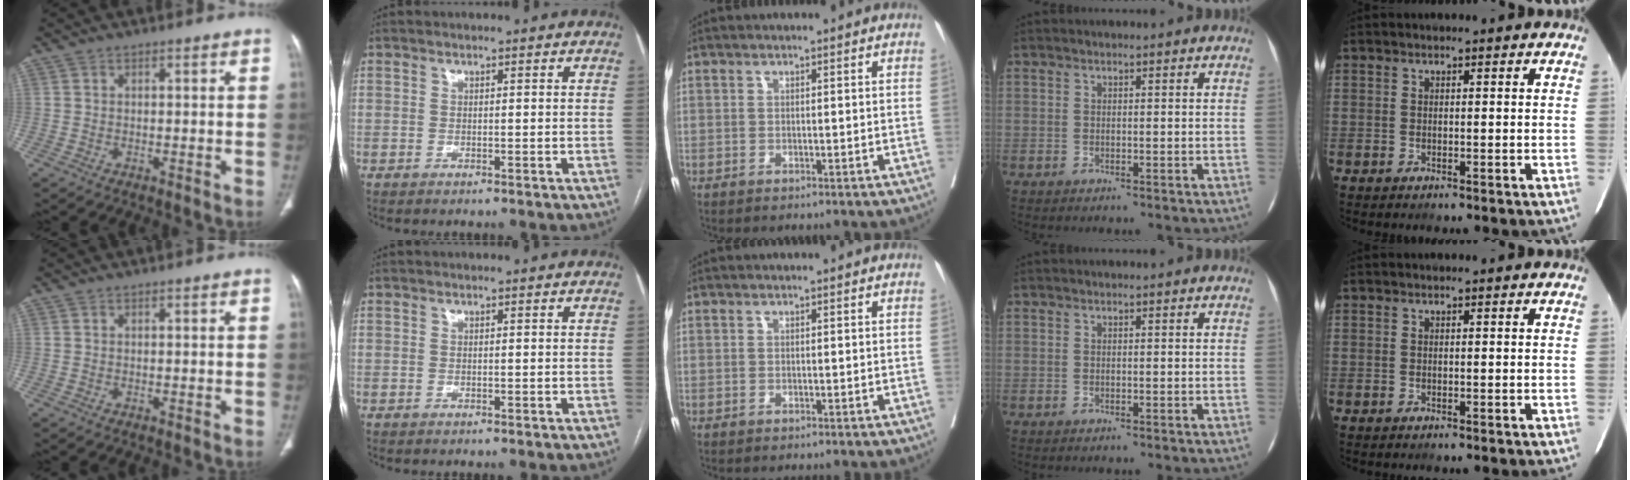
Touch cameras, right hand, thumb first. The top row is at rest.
{}